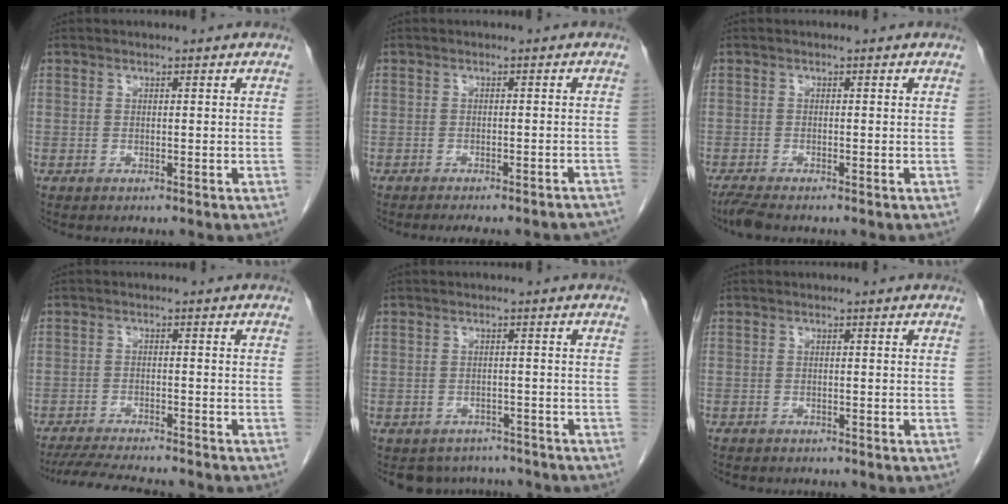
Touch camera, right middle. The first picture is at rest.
{"total": 13.2, "force": [-12.1, 2.7, 4.5], "torque": [-0.059, 0.000, -0.128]}
{"total": 2.3, "force": [-2.0, 0.1, 1.2], "torque": [-0.032, -0.009, -0.039]}
{"total": 10.4, "force": [-9.4, 0.9, 4.4], "torque": [-0.068, -0.014, -0.142]}
{"total": 6.0, "force": [-5.4, 2.5, 0.0], "torque": [0.010, 0.011, -0.068]}
{"total": 2.2, "force": [-1.9, 0.8, 0.8], "torque": [-0.018, -0.004, -0.022]}